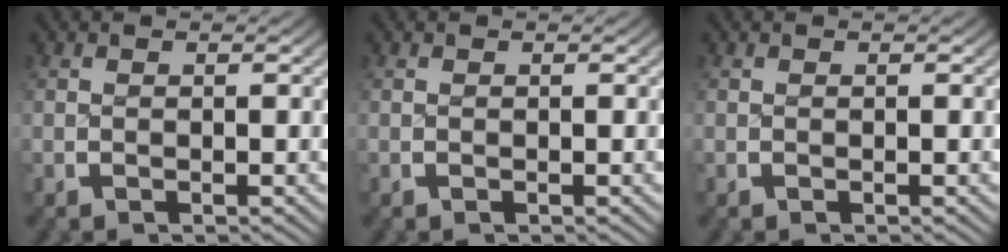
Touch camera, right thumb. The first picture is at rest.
{"total": 0.0}
{"total": 0.0}